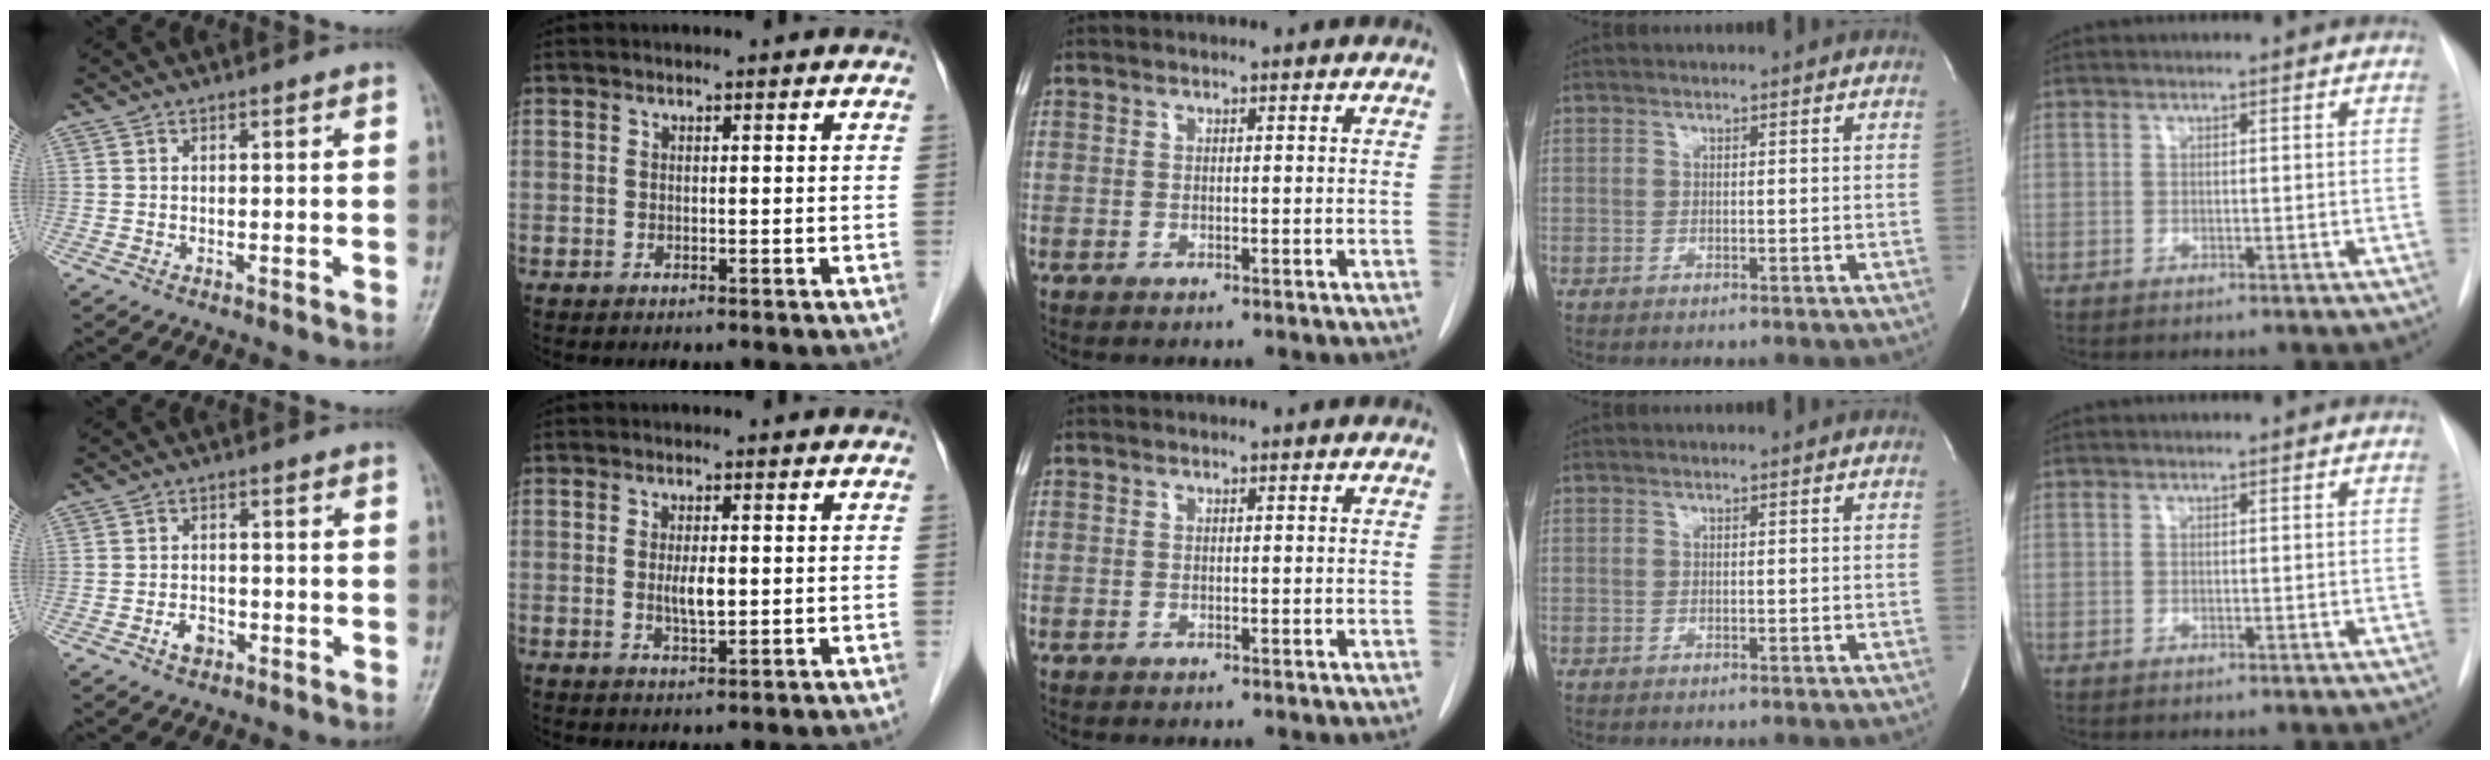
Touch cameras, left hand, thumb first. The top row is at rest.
{"thumb": {"total": 3.1, "force": [-1.5, 2.1, 1.7], "torque": [-0.021, 0.009, -0.026]}, "index": {"total": 2.9, "force": [0.1, 0.7, 2.8], "torque": [-0.053, -0.003, 0.003]}}